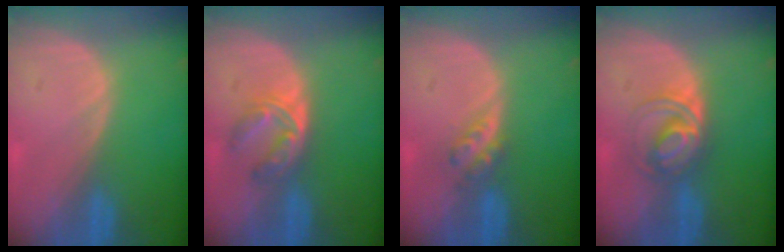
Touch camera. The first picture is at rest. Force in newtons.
{"total": 5.9, "press": 4.7, "slide": 3.6}
{"total": 3.2, "press": 2.8, "slide": 1.6}
{"total": 5.8, "press": 5.4, "slide": 2.0}